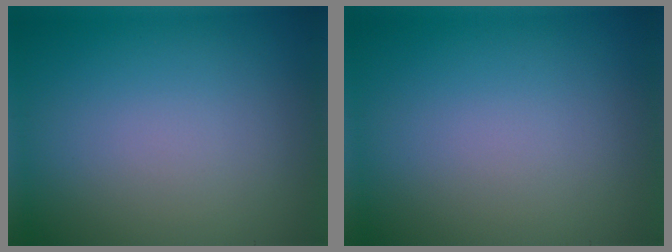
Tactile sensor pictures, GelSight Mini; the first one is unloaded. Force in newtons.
{"total": 0.0}